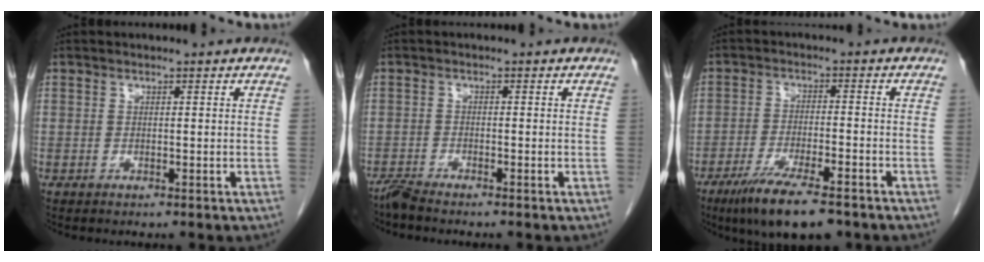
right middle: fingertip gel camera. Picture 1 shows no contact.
{"total": 1.9, "force": [-1.8, -0.3, 0.4], "torque": [-0.012, -0.008, -0.039]}
{"total": 10.9, "force": [-7.8, 1.9, 7.4], "torque": [-0.126, -0.024, -0.126]}